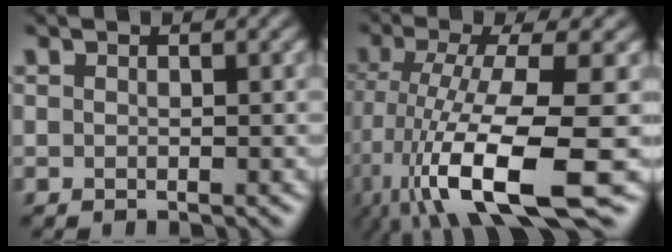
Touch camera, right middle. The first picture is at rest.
{"total": 12.5, "force": [-5.1, 3.4, 10.9], "torque": [-0.219, -0.018, -0.087]}